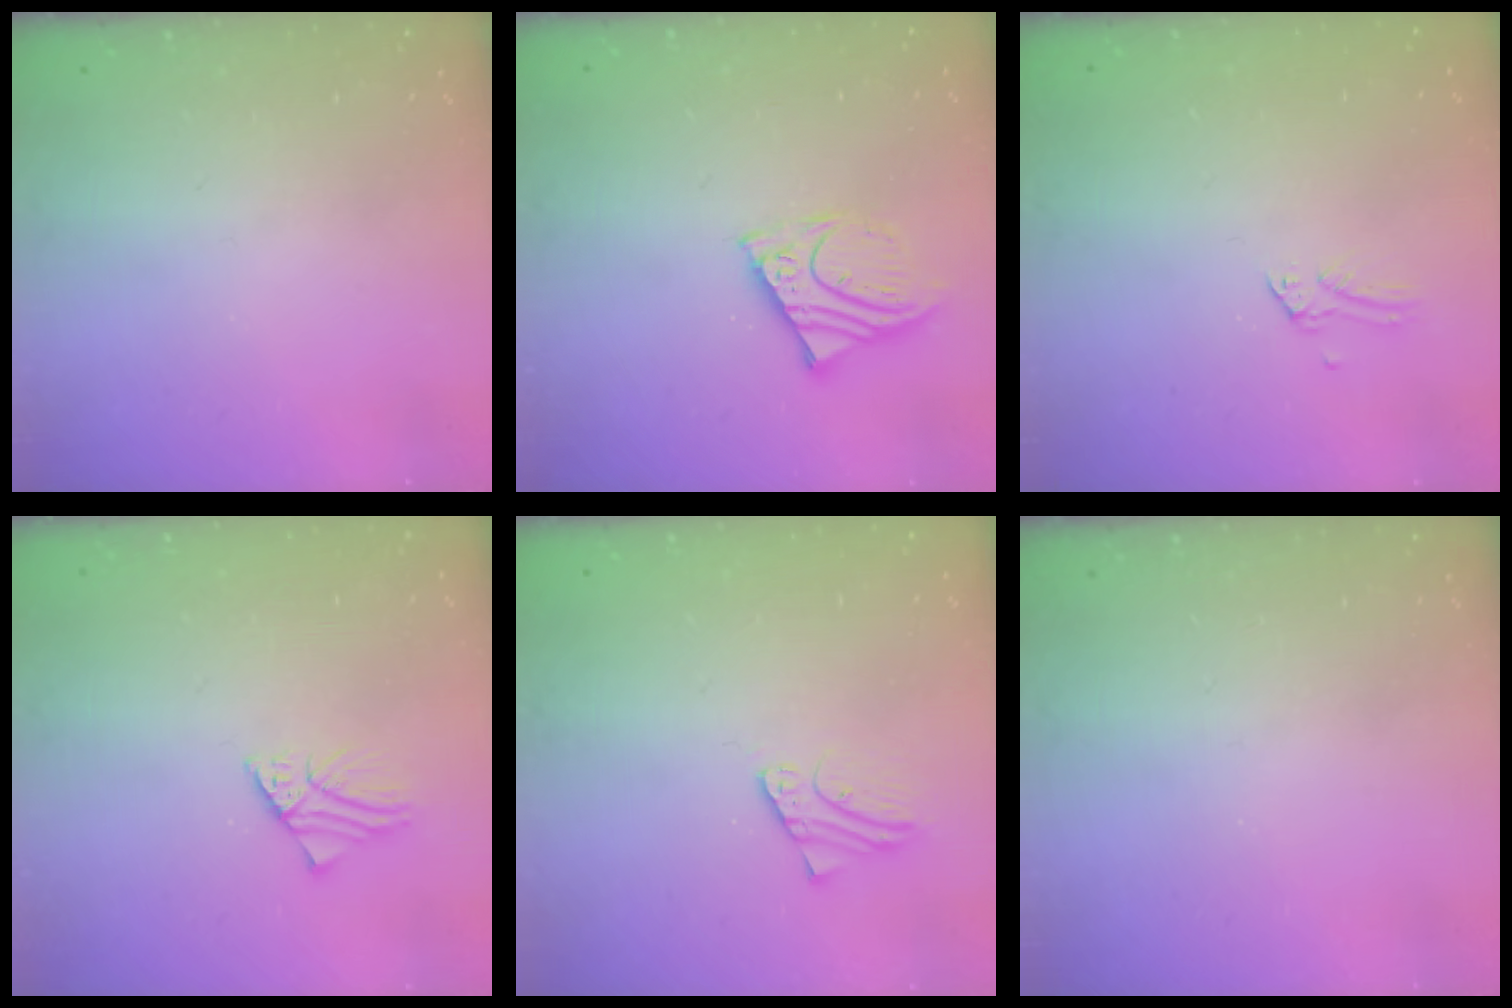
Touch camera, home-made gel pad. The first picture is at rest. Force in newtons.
{"total": 9.3, "press": 9.2, "slide": 1.0}
{"total": 0.0}
{"total": 1.7, "press": 1.7, "slide": 0.1}
{"total": 3.3, "press": 3.3, "slide": 0.3}
{"total": 0.0}